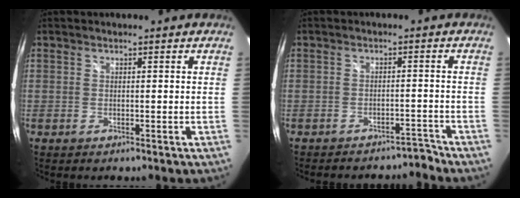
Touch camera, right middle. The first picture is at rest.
{"total": 6.2, "force": [-5.9, 1.6, 0.9], "torque": [-0.015, 0.011, -0.079]}